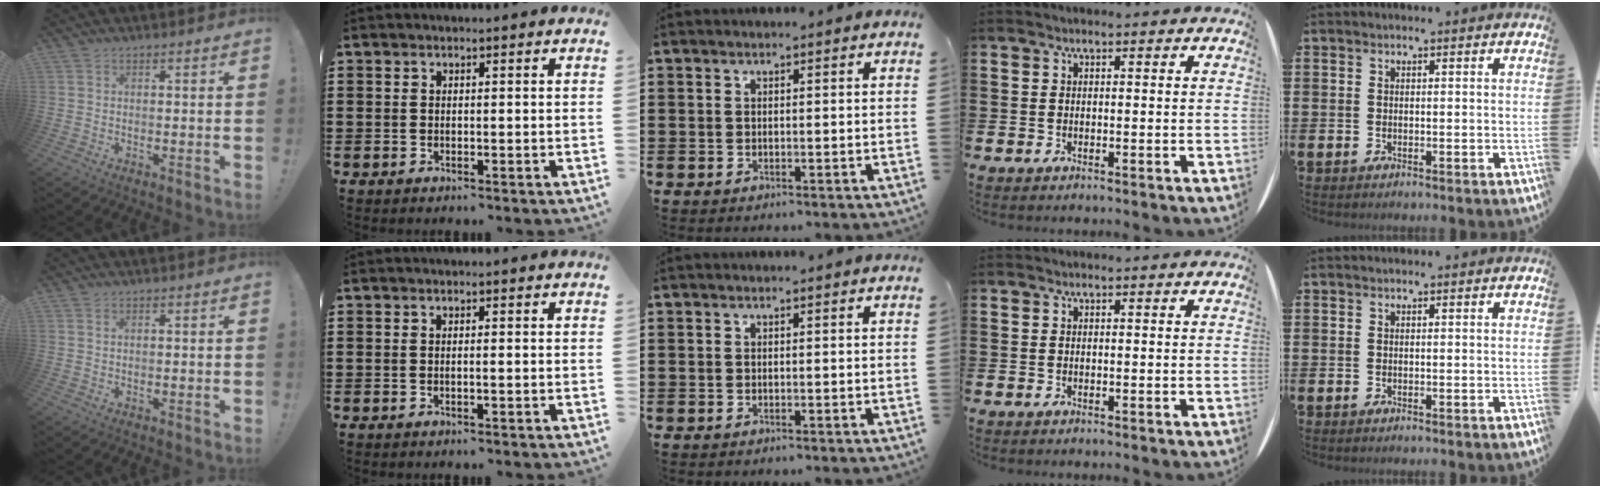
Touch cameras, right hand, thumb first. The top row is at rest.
{"thumb": {"total": 0.6, "force": [0.5, 0.3, 0.2], "torque": [0.005, -0.003, 0.008]}, "index": {"total": 0.6, "force": [-0.3, -0.1, 0.5], "torque": [-0.009, -0.003, -0.005]}}